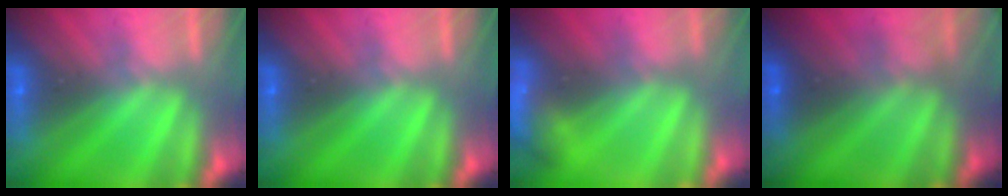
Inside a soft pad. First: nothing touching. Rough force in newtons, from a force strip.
{"total": 0.0}
{"total": 3.1}
{"total": 2.8}